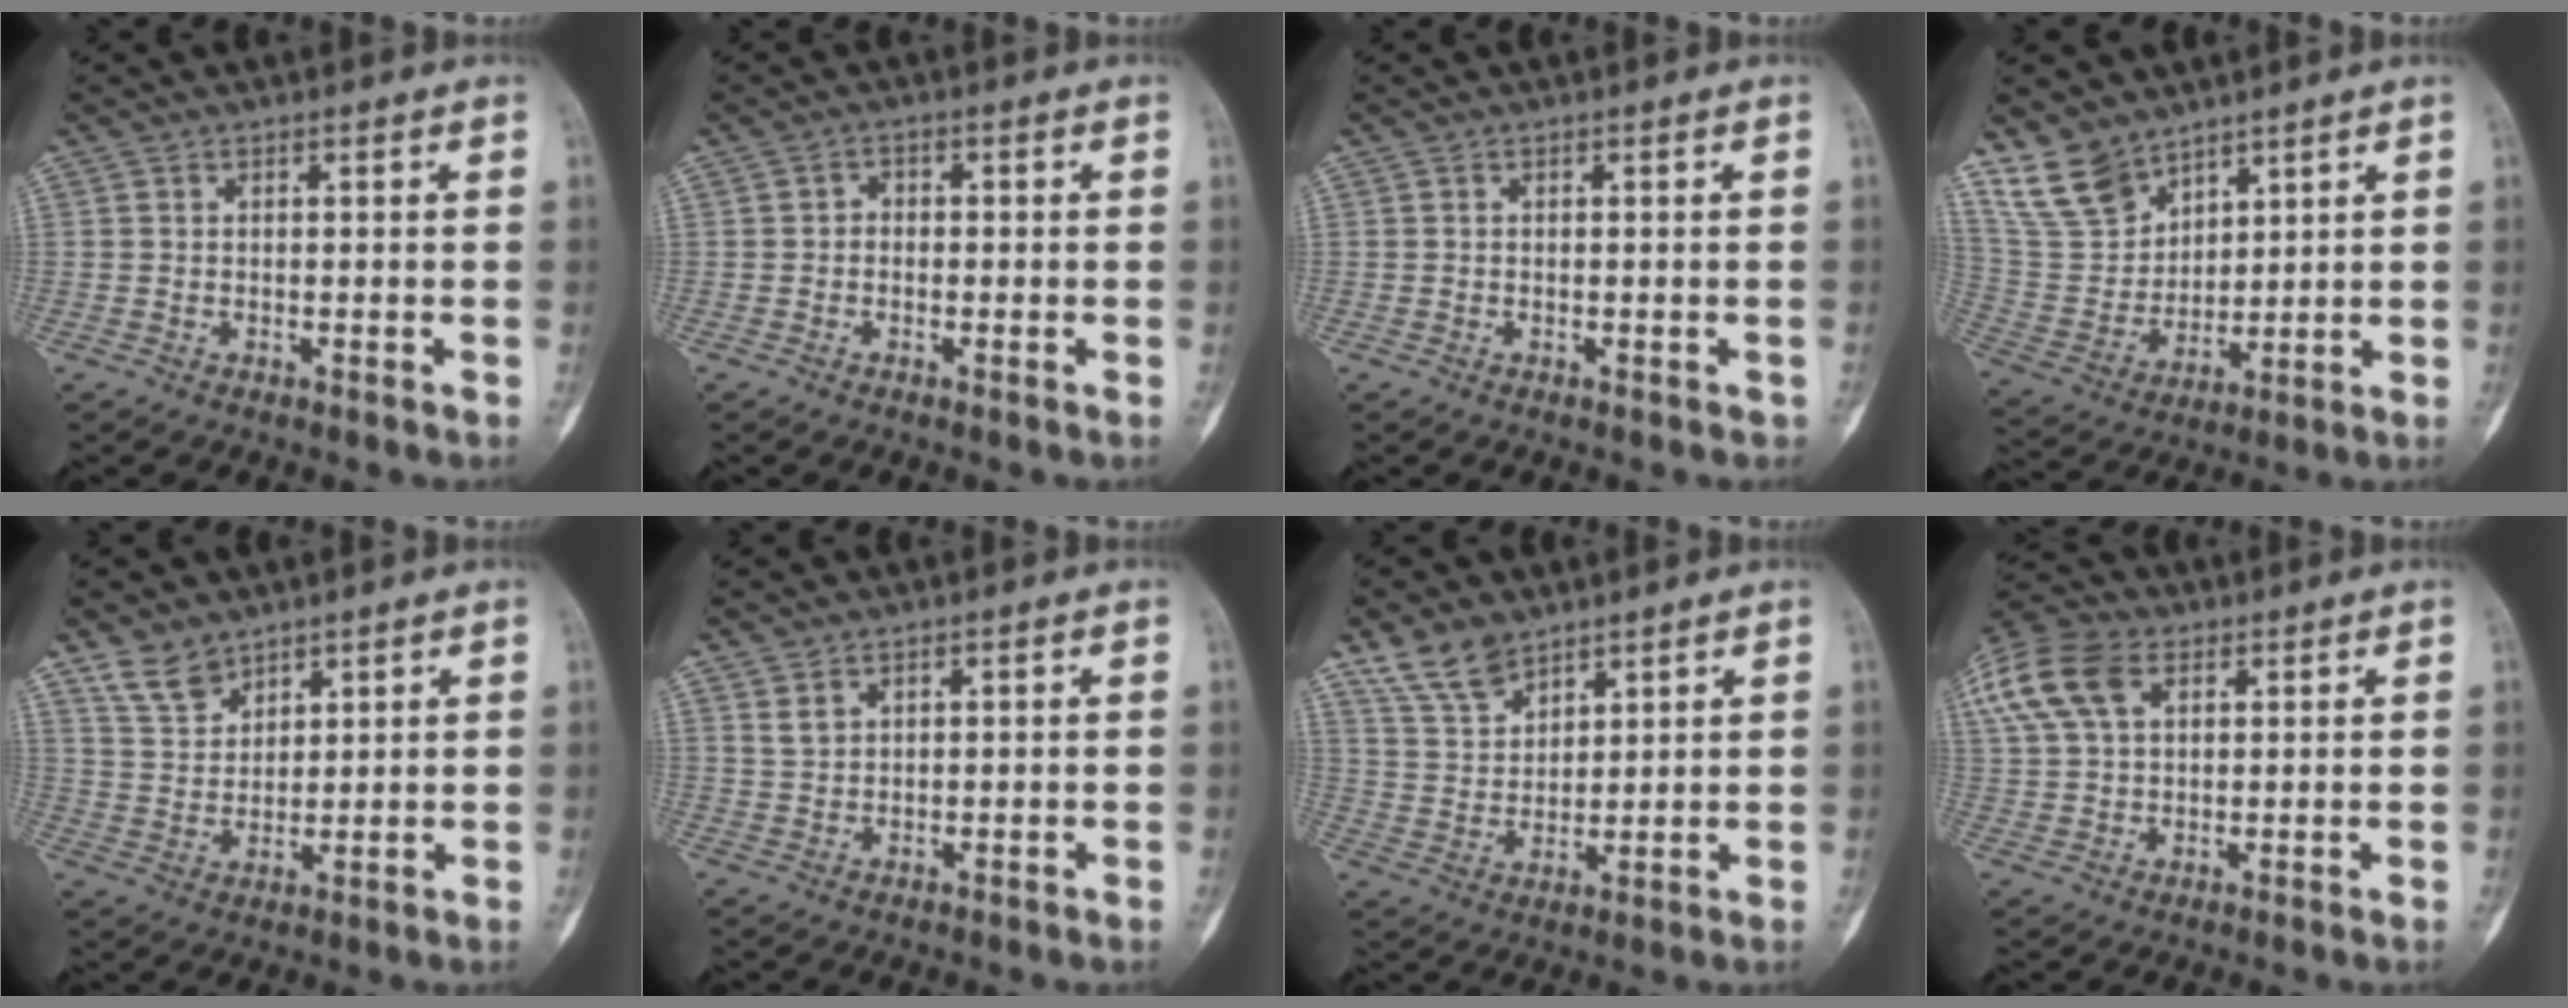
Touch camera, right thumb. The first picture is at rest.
{"total": 1.5, "force": [-0.4, 1.3, 0.7], "torque": [0.000, 0.006, -0.014]}
{"total": 0.0}
{"total": 10.8, "force": [8.2, 6.1, 3.4], "torque": [-0.056, -0.044, 0.186]}
{"total": 6.2, "force": [4.8, 3.5, 1.9], "torque": [-0.020, -0.027, 0.102]}
{"total": 2.0, "force": [1.4, 1.2, 0.8], "torque": [-0.009, -0.007, 0.033]}
{"total": 8.1, "force": [6.1, 4.3, 3.3], "torque": [-0.044, -0.028, 0.126]}
{"total": 14.9, "force": [6.1, 9.8, 9.4], "torque": [-0.212, 0.022, 0.114]}